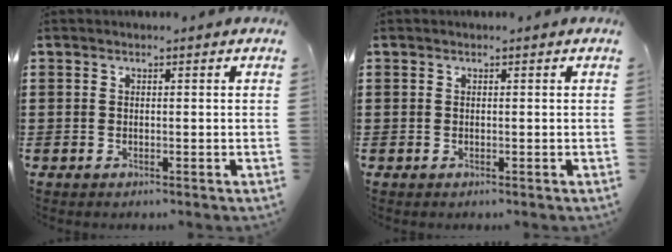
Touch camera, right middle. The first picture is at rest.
{"total": 0.0}